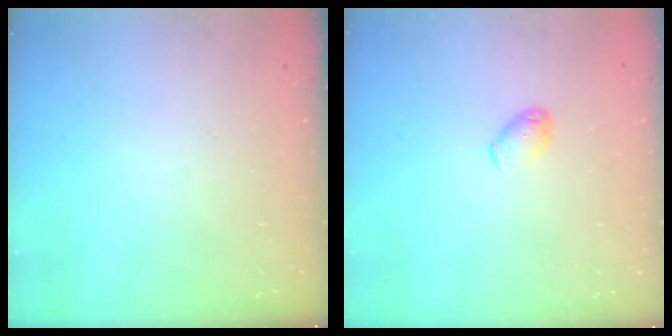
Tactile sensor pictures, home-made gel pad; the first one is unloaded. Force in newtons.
{"total": 4.3, "press": 4.2, "slide": 1.0}